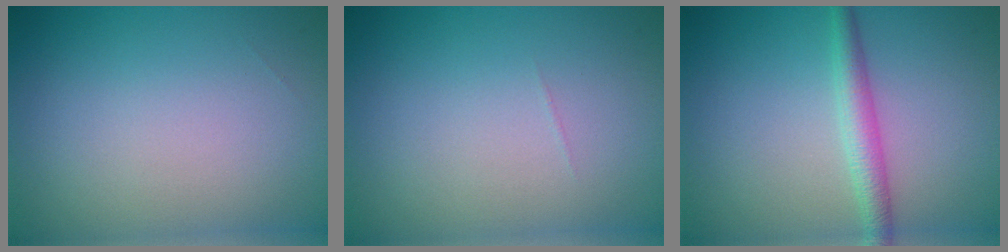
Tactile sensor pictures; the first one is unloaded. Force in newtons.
{"total": 0.0}
{"total": 2.4, "press": 2.4, "slide": 0.0}